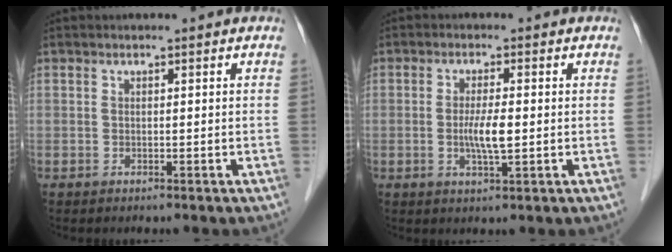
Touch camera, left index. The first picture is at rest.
{"total": 3.9, "force": [-0.4, 0.5, 3.9], "torque": [-0.079, -0.006, -0.007]}